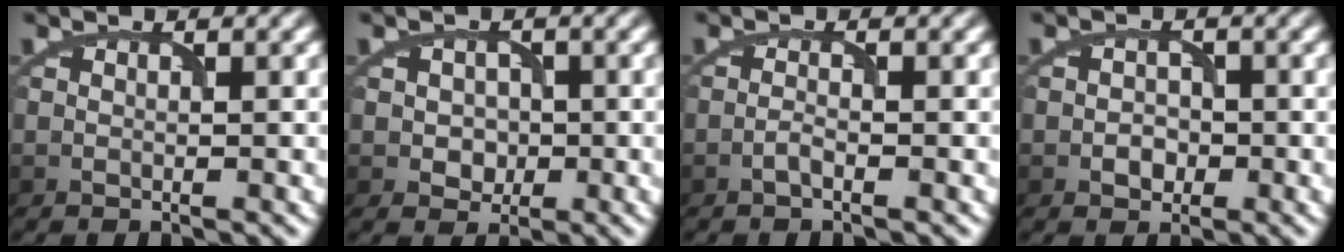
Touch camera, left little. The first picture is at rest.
{"total": 2.1, "force": [-0.2, 1.9, 1.0], "torque": [-0.005, -0.003, -0.007]}
{"total": 0.9, "force": [-0.6, 0.1, 0.6], "torque": [-0.015, 0.002, -0.013]}
{"total": 1.6, "force": [-0.6, 1.3, 0.8], "torque": [-0.010, 0.001, -0.012]}